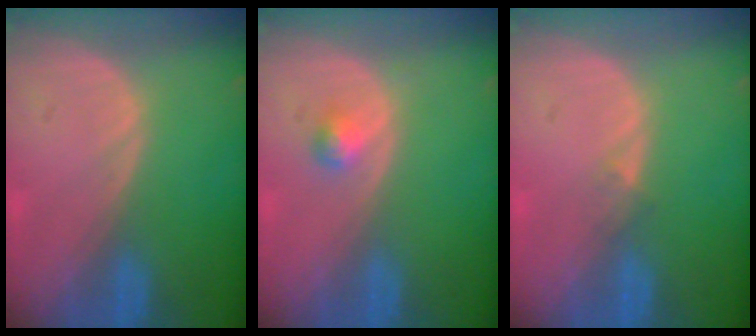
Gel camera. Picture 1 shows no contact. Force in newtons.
{"total": 1.7, "press": 1.7, "slide": 0.2}
{"total": 1.2, "press": 0.9, "slide": 0.9}